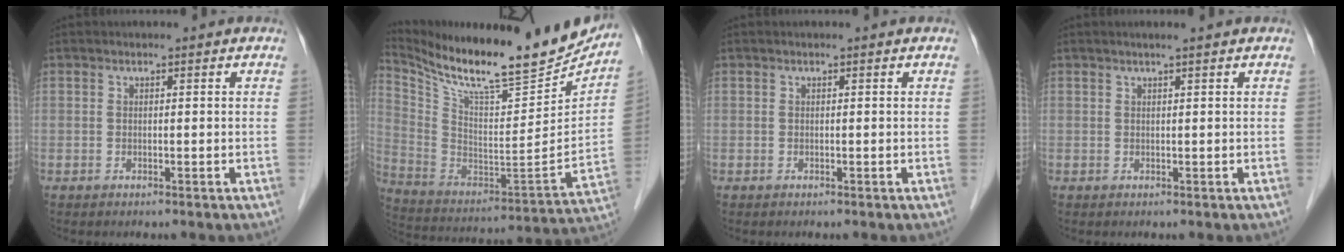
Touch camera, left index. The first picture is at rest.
{"total": 26.0, "force": [22.5, 3.9, 12.4], "torque": [-0.224, -0.050, 0.345]}
{"total": 0.0}
{"total": 1.5, "force": [1.1, -0.3, 1.0], "torque": [-0.016, 0.006, 0.022]}